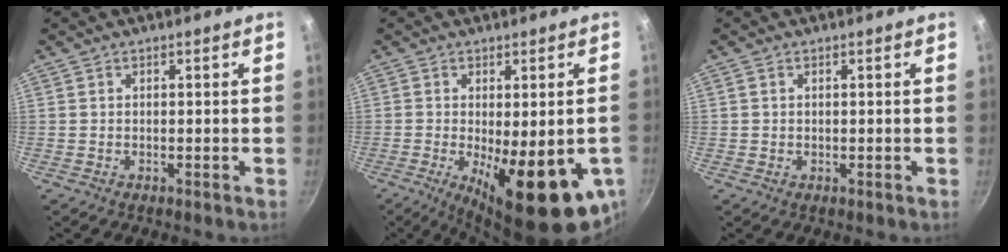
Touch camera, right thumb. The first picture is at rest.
{"total": 18.0, "force": [-4.8, 6.1, 16.3], "torque": [-0.211, -0.023, -0.050]}
{"total": 0.8, "force": [0.3, 0.6, 0.4], "torque": [-0.005, 0.002, 0.005]}